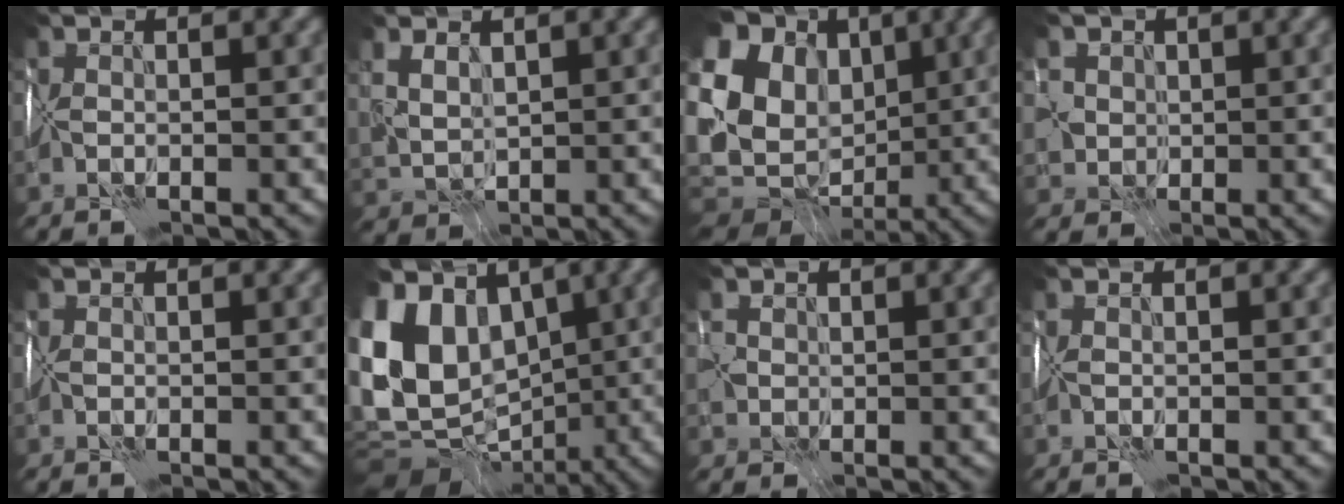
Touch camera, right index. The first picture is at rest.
{"total": 3.1, "force": [1.9, 2.0, 1.6], "torque": [-0.033, 0.001, 0.047]}
{"total": 16.2, "force": [2.1, 13.0, 9.5], "torque": [-0.194, 0.002, 0.051]}
{"total": 2.2, "force": [0.5, 2.1, 0.2], "torque": [0.000, 0.004, 0.017]}
{"total": 0.0}
{"total": 10.7, "force": [2.2, 8.5, 6.2], "torque": [-0.122, -0.002, 0.035]}
{"total": 1.1, "force": [0.4, 1.0, -0.2], "torque": [0.005, 0.003, 0.012]}
{"total": 0.0}